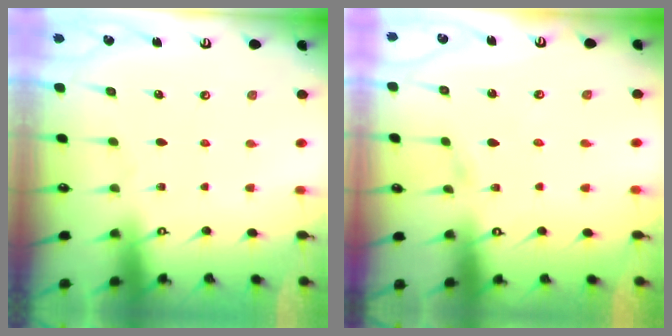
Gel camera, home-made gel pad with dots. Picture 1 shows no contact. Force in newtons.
{"total": 1.8, "press": 1.8, "slide": 0.2}